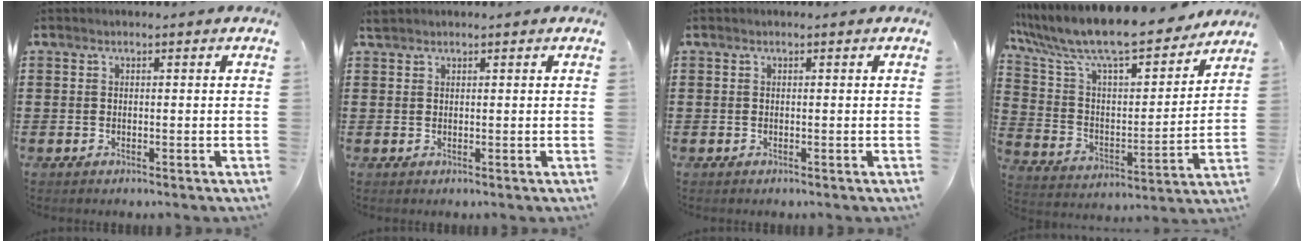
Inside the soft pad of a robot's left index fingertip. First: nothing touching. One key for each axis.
{"total": 0.9, "fx": 0.8, "fy": 0.2, "fz": 0.3, "tx": -0.009, "ty": 0.001, "tz": 0.017}
{"total": 0.0}
{"total": 10.9, "fx": 9.8, "fy": 1.2, "fz": 4.8, "tx": -0.136, "ty": -0.073, "tz": 0.166}